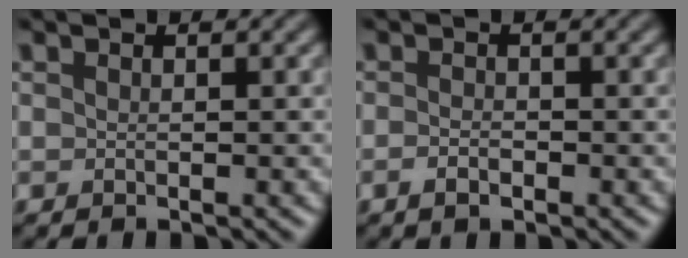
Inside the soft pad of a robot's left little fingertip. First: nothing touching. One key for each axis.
{"total": 1.2, "fx": -0.6, "fy": 0.5, "fz": 0.9, "tx": -0.019, "ty": -0.002, "tz": -0.012}